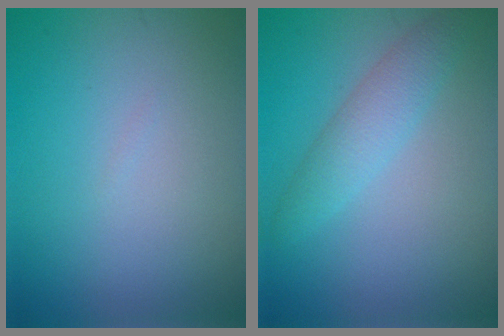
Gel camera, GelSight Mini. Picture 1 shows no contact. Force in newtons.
{"total": 2.8, "press": 2.8, "slide": 0.1}